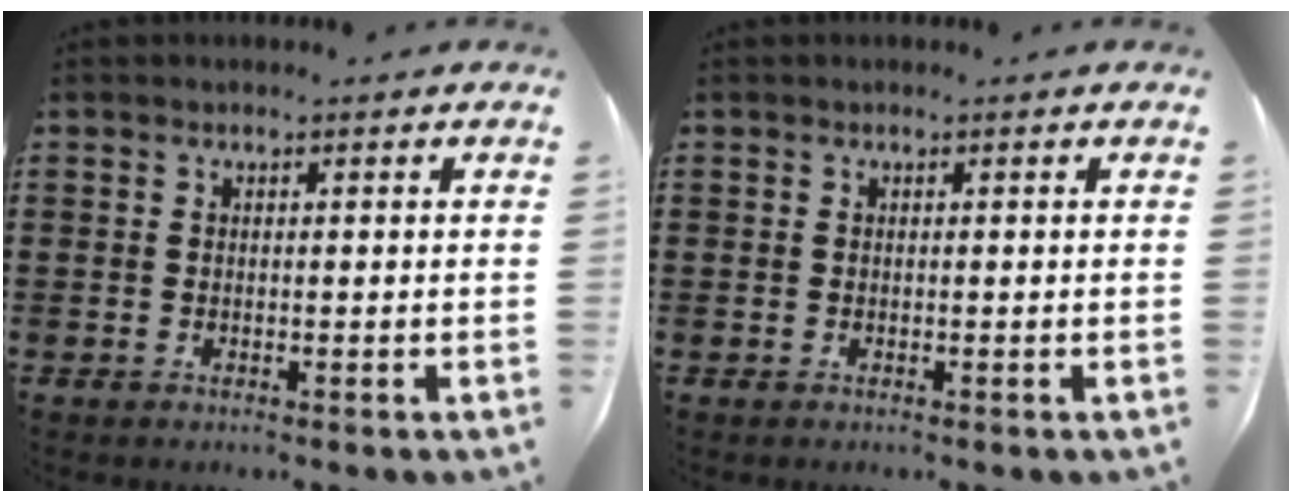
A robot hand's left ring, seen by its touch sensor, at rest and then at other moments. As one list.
[{"total": 0.0}]